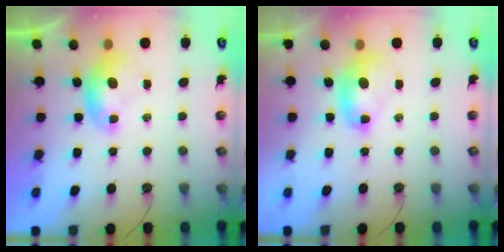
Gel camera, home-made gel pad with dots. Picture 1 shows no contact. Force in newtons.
{"total": 2.7, "press": 2.7, "slide": 0.1}